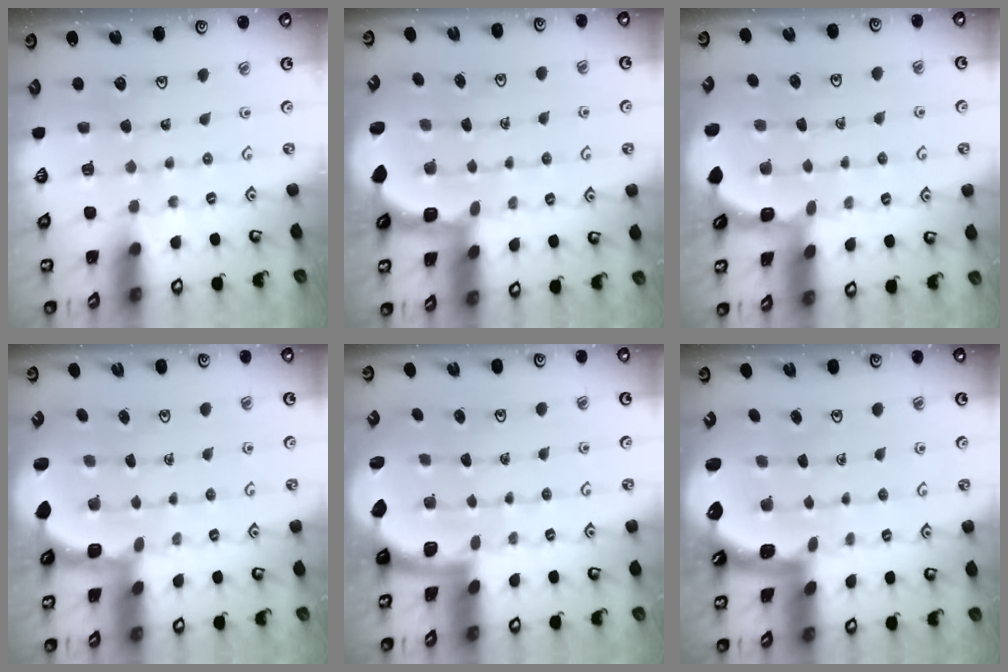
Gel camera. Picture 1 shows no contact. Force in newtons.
{"total": 2.6, "press": 2.3, "slide": 1.3}
{"total": 2.1, "press": 2.1, "slide": 0.2}
{"total": 2.6, "press": 2.3, "slide": 1.3}
{"total": 2.0, "press": 2.0, "slide": 0.5}
{"total": 1.6, "press": 1.5, "slide": 0.6}